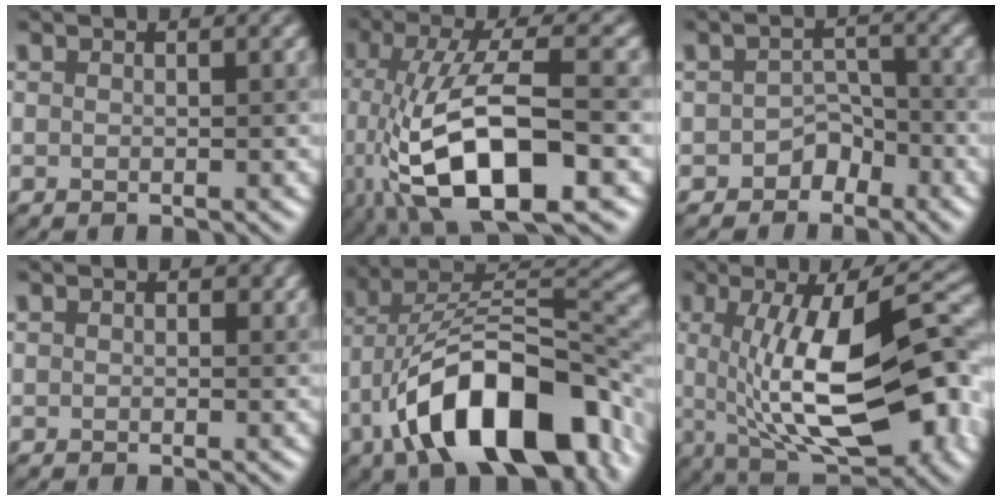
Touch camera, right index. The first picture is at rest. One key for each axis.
{"total": 12.9, "fx": -3.6, "fy": 4.6, "fz": 11.4, "tx": -0.214, "ty": 0.000, "tz": -0.066}
{"total": 2.1, "fx": -1.4, "fy": 1.5, "fz": 0.6, "tx": -0.001, "ty": 0.015, "tz": -0.023}
{"total": 0.7, "fx": 0.6, "fy": 0.4, "fz": 0.1, "tx": 0.004, "ty": 0.000, "tz": 0.007}
{"total": 14.3, "fx": -6.3, "fy": 6.8, "fz": 10.9, "tx": -0.166, "ty": 0.012, "tz": -0.109}
{"total": 13.1, "fx": -0.3, "fy": 4.5, "fz": 12.3, "tx": -0.174, "ty": 0.002, "tz": -0.007}